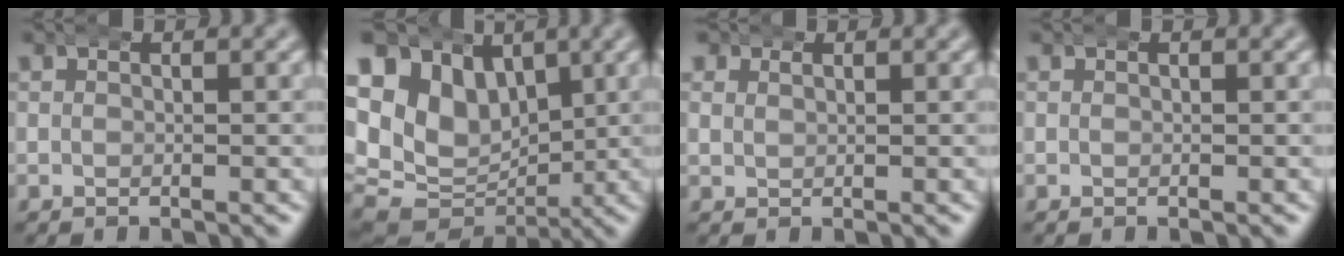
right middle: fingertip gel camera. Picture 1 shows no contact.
{"total": 16.1, "force": [2.1, 13.7, 8.3], "torque": [-0.164, -0.020, 0.027]}
{"total": 1.1, "force": [0.7, 0.8, 0.3], "torque": [-0.011, -0.001, 0.013]}
{"total": 0.0}